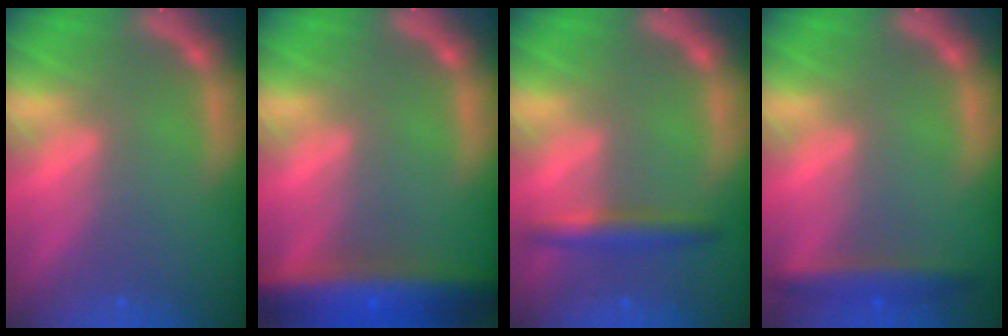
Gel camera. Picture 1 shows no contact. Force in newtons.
{"total": 9.5}
{"total": 3.0}
{"total": 3.4}